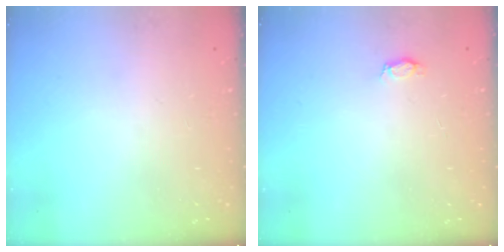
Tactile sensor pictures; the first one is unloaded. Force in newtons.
{"total": 3.7, "press": 3.6, "slide": 0.5}